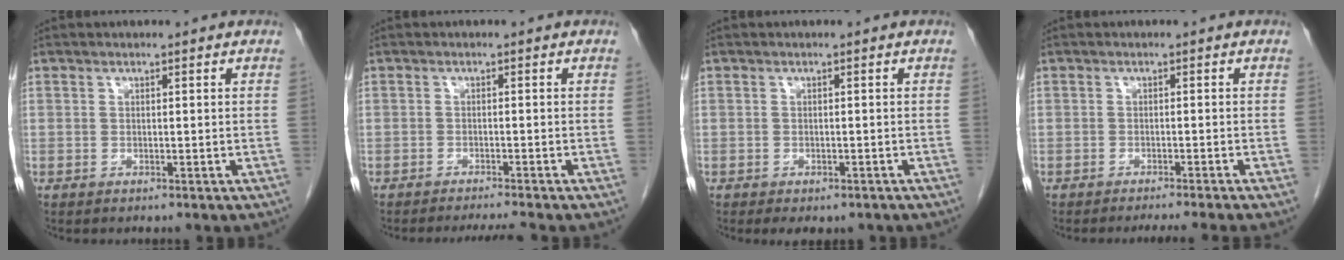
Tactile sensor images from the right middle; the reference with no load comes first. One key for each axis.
{"total": 3.7, "fx": -3.3, "fy": -1.1, "fz": 1.1, "tx": -0.016, "ty": -0.010, "tz": -0.050}
{"total": 3.5, "fx": -2.6, "fy": 1.9, "fz": 1.5, "tx": -0.012, "ty": -0.002, "tz": -0.030}
{"total": 5.5, "fx": -4.8, "fy": -1.4, "fz": 2.4, "tx": -0.010, "ty": -0.007, "tz": -0.063}